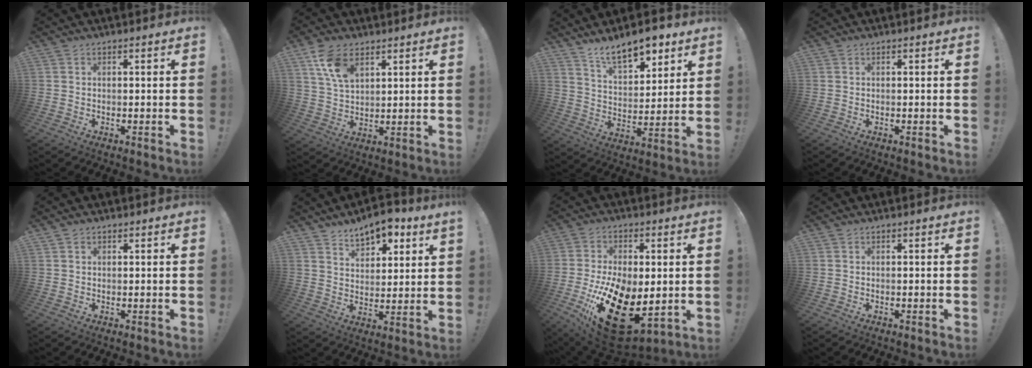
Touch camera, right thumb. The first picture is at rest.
{"total": 9.9, "force": [5.7, 5.4, 6.0], "torque": [-0.114, -0.019, 0.107]}
{"total": 13.0, "force": [9.6, 5.5, 6.8], "torque": [-0.103, -0.058, 0.173]}
{"total": 0.0}
{"total": 1.0, "force": [0.6, 0.7, 0.2], "torque": [0.005, -0.001, 0.010]}
{"total": 8.6, "force": [6.8, 3.5, 4.0], "torque": [-0.052, -0.044, 0.123]}
{"total": 23.8, "force": [-6.1, 13.2, 18.8], "torque": [-0.333, 0.014, -0.077]}
{"total": 0.0}